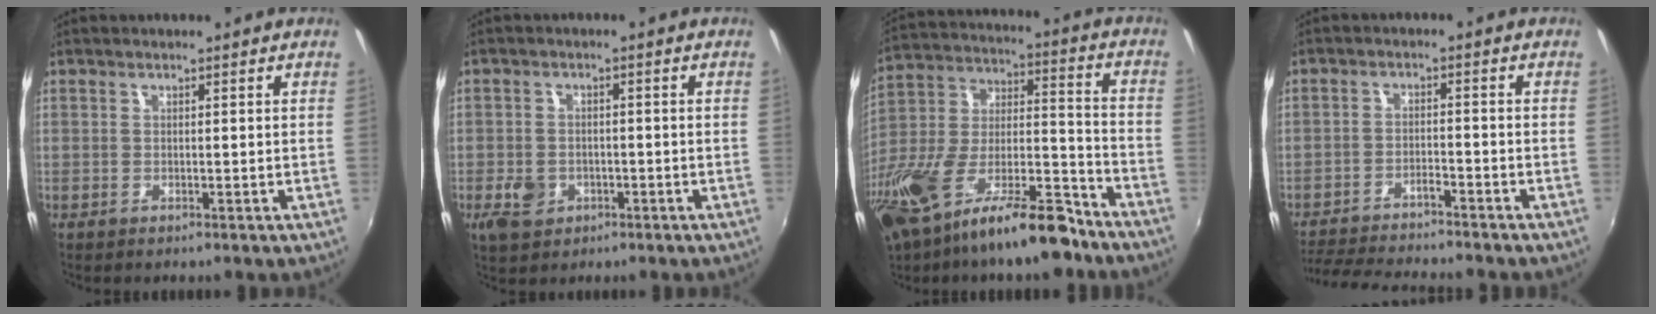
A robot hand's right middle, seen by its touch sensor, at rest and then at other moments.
{"total": 5.2, "force": [-2.2, 4.0, 2.4], "torque": [-0.062, 0.000, -0.035]}
{"total": 24.6, "force": [-16.3, 7.9, 16.7], "torque": [-0.324, -0.022, -0.273]}
{"total": 11.5, "force": [-10.5, 0.9, 4.5], "torque": [-0.103, -0.006, -0.168]}